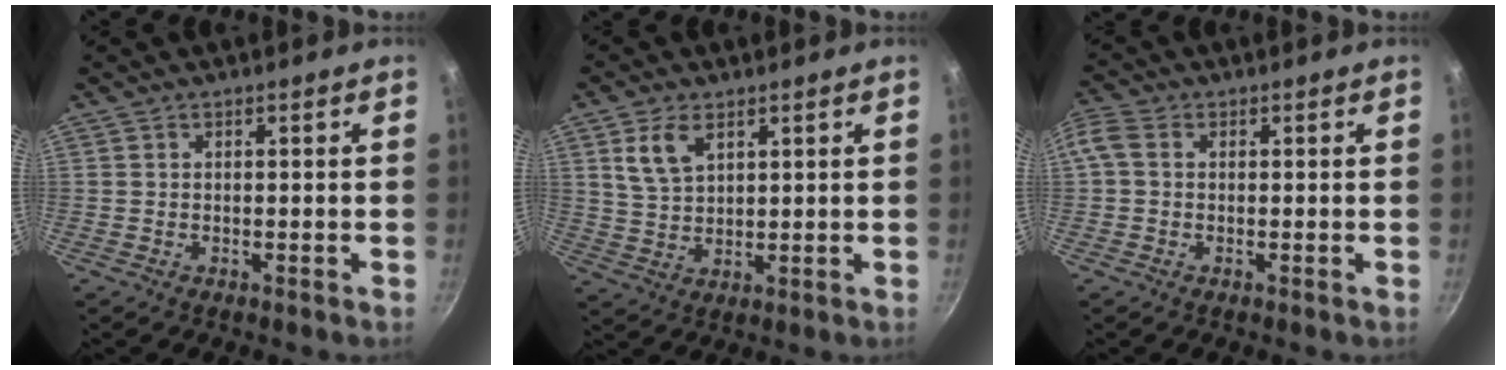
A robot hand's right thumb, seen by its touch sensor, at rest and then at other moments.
{"total": 6.6, "force": [3.2, 3.8, 4.4], "torque": [-0.075, -0.012, 0.068]}
{"total": 3.7, "force": [0.3, 2.9, 2.4], "torque": [-0.055, 0.012, -0.003]}